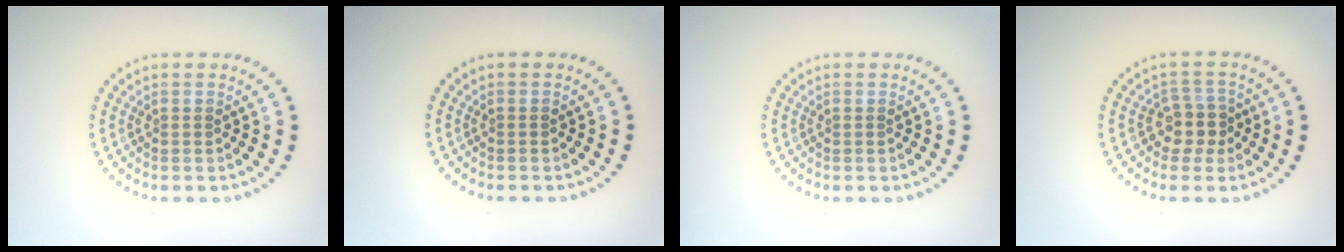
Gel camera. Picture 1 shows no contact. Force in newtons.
{"total": 0.0}
{"total": 0.0}
{"total": 2.7, "press": 2.2, "slide": 1.5}